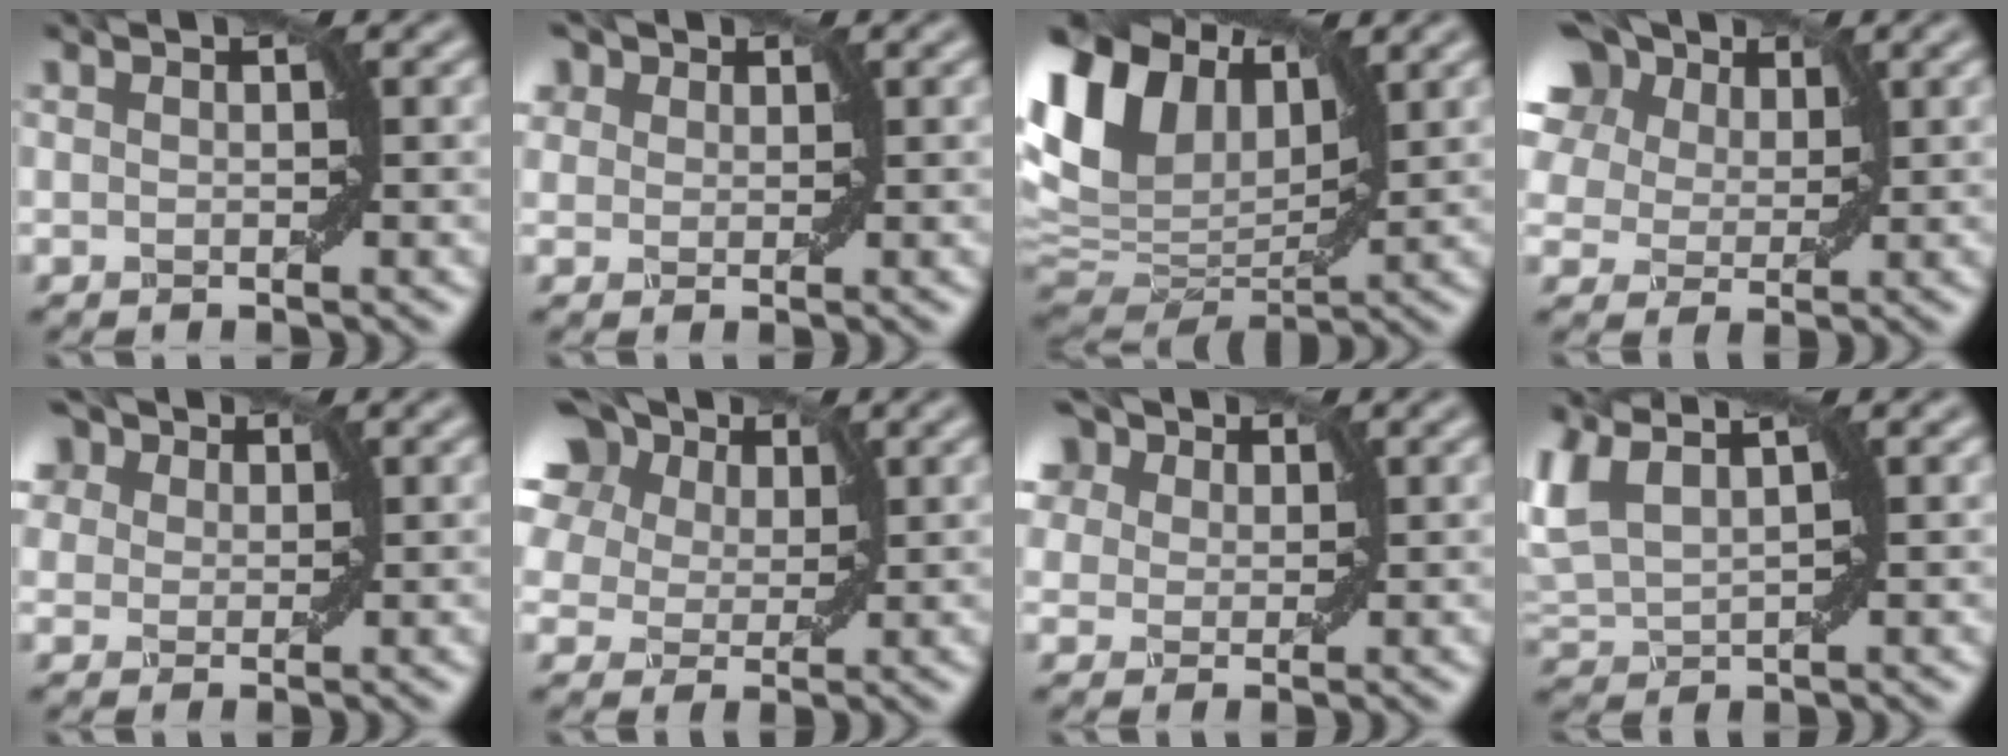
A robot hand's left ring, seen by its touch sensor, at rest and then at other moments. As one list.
[{"total": 5.5, "force": [3.2, 3.6, 2.5], "torque": [-0.073, 0.018, 0.047]}, {"total": 11.6, "force": [4.5, 7.6, 7.4], "torque": [-0.172, 0.015, 0.082]}, {"total": 13.9, "force": [7.4, 9.2, 7.3], "torque": [-0.172, 0.048, 0.130]}, {"total": 9.1, "force": [5.3, 5.9, 4.5], "torque": [-0.107, 0.035, 0.070]}, {"total": 15.9, "force": [8.4, 10.4, 8.7], "torque": [-0.203, 0.056, 0.148]}, {"total": 11.5, "force": [6.5, 7.3, 6.0], "torque": [-0.132, 0.045, 0.089]}, {"total": 4.6, "force": [2.4, 2.0, 3.3], "torque": [-0.094, 0.017, 0.047]}]